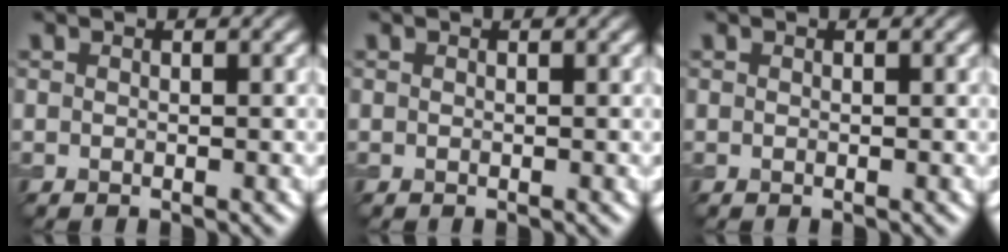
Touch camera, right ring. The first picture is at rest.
{"total": 0.0}
{"total": 0.0}